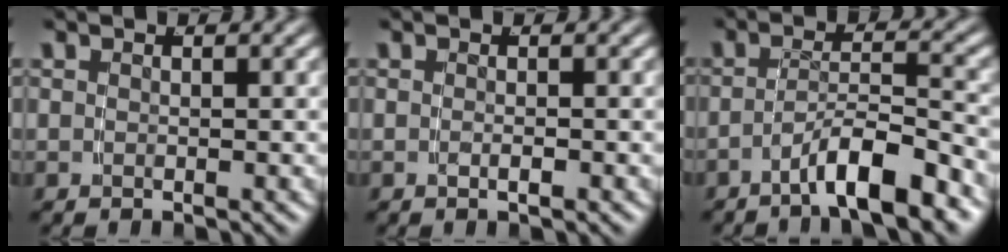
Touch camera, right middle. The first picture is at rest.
{"total": 0.9, "force": [-0.5, -0.7, 0.3], "torque": [-0.005, -0.001, -0.006]}
{"total": 5.1, "force": [-3.8, 0.5, 3.4], "torque": [-0.041, 0.003, -0.062]}